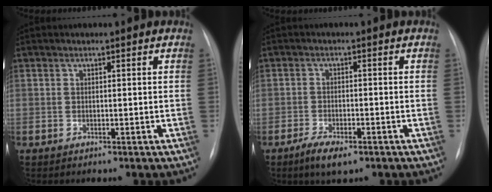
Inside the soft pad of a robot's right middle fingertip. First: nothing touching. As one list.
[{"total": 4.4, "force": [-2.8, 1.5, 3.0], "torque": [-0.061, -0.005, -0.047]}]